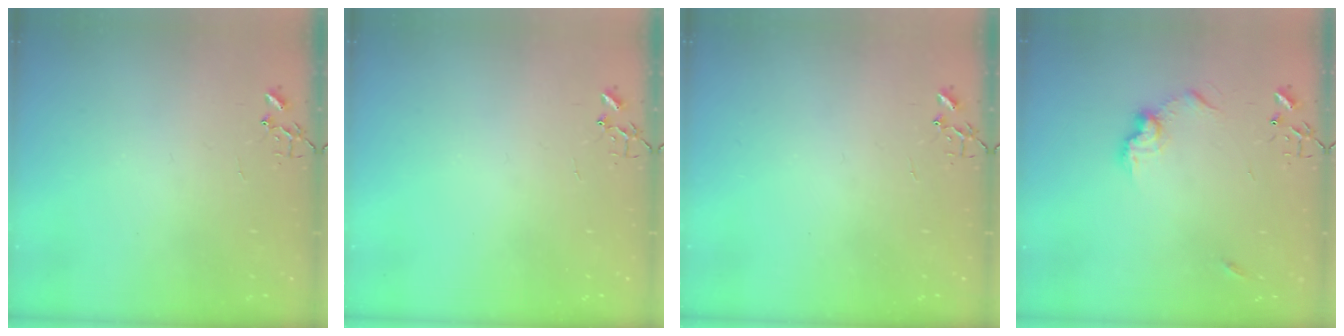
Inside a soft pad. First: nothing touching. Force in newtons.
{"total": 0.0}
{"total": 0.0}
{"total": 9.4, "press": 9.4, "slide": 0.5}